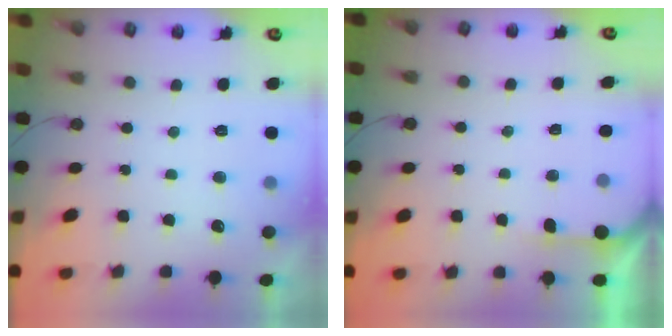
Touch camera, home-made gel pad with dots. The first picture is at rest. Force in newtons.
{"total": 2.5, "press": 2.5, "slide": 0.2}